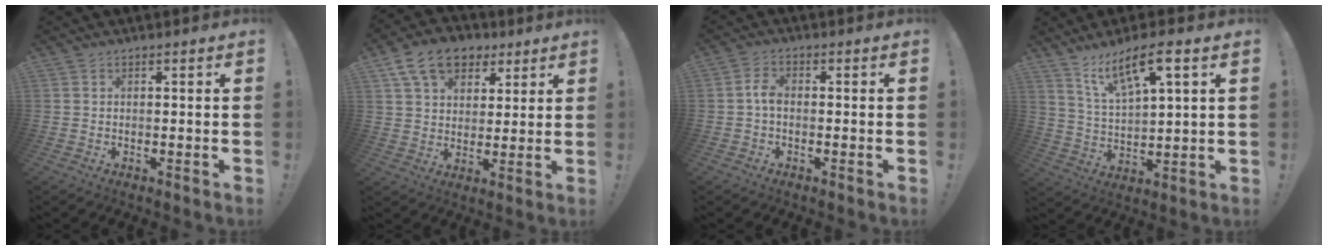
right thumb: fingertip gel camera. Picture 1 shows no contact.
{"total": 13.8, "force": [7.3, 9.5, 6.8], "torque": [-0.109, -0.032, 0.141]}
{"total": 3.8, "force": [-0.5, 2.2, 3.1], "torque": [-0.067, 0.009, -0.010]}
{"total": 11.3, "force": [7.1, 2.9, 8.3], "torque": [-0.150, -0.029, 0.120]}